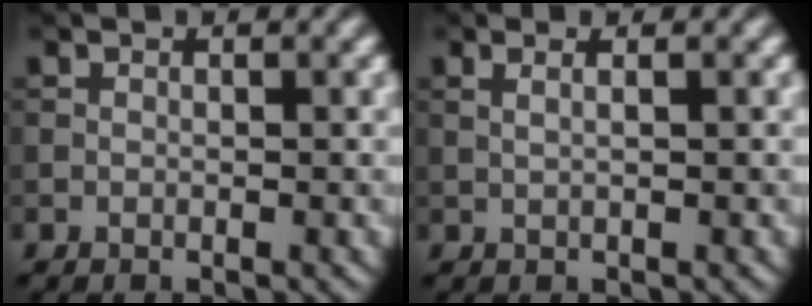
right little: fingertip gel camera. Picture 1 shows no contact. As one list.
[{"total": 2.1, "force": [1.0, 0.9, 1.5], "torque": [-0.011, 0.006, -0.006]}]